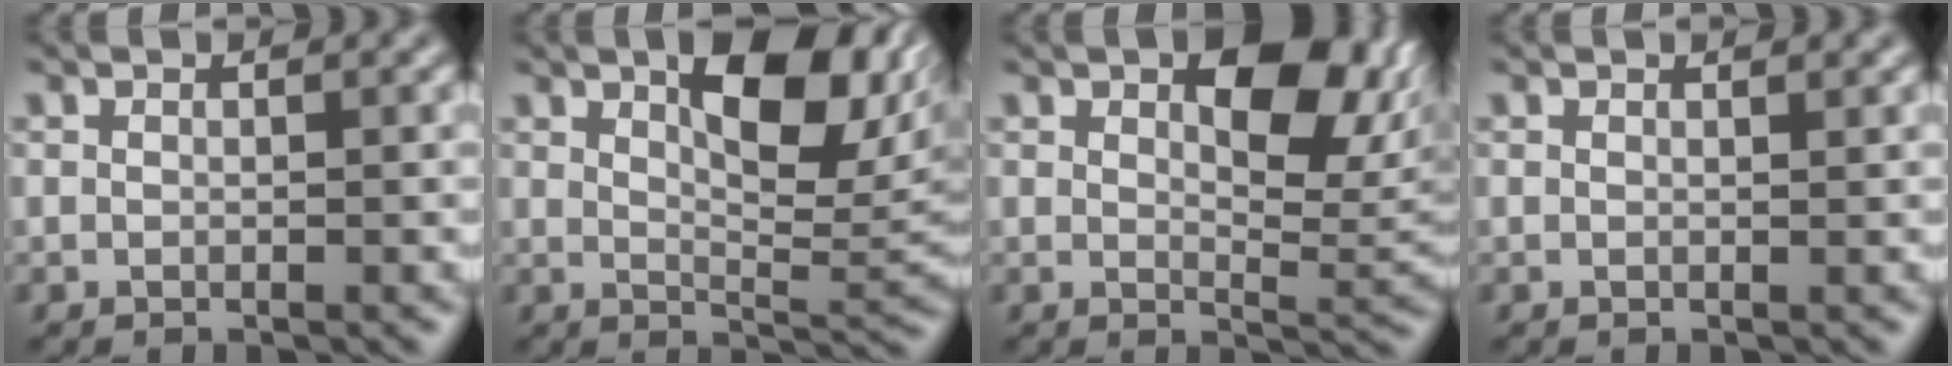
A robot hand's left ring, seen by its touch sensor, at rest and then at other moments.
{"total": 8.9, "force": [3.3, 3.7, 7.4], "torque": [-0.108, 0.000, 0.049]}
{"total": 8.4, "force": [3.4, 3.8, 6.6], "torque": [-0.091, 0.001, 0.054]}
{"total": 0.9, "force": [0.7, 0.3, 0.4], "torque": [-0.002, -0.002, 0.002]}